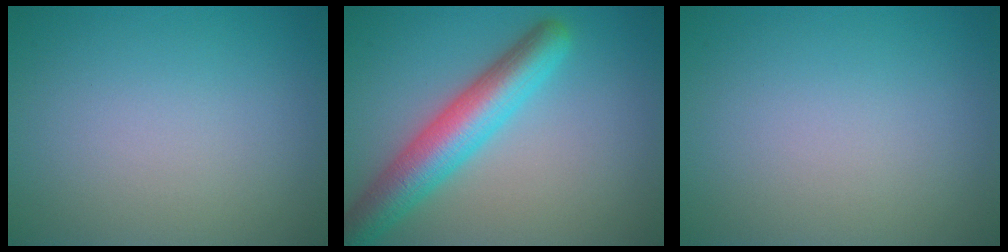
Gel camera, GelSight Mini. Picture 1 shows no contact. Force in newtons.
{"total": 6.5, "press": 6.5, "slide": 0.3}
{"total": 0.0}